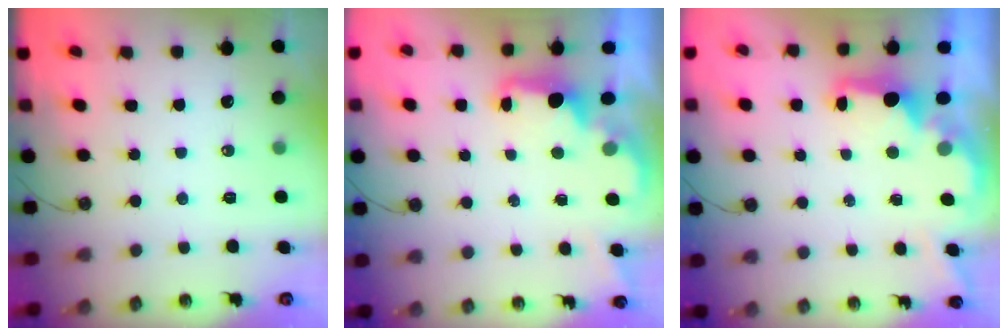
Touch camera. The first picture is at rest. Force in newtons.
{"total": 2.1, "press": 1.9, "slide": 0.8}
{"total": 3.4, "press": 3.3, "slide": 0.4}